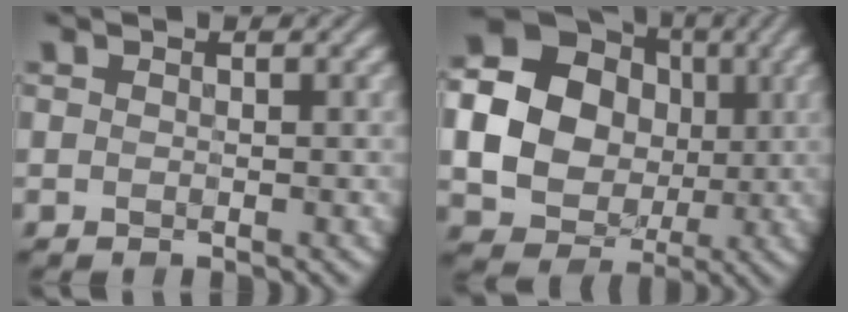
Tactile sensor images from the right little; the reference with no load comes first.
{"total": 18.8, "force": [1.8, 17.3, 7.0], "torque": [-0.183, 0.015, 0.007]}